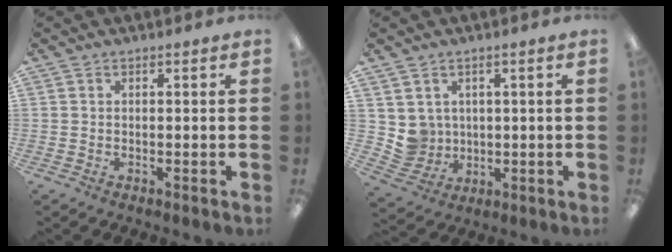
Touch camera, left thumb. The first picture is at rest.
{"total": 5.6, "force": [2.5, 5.0, 0.2], "torque": [-0.028, -0.013, 0.051]}